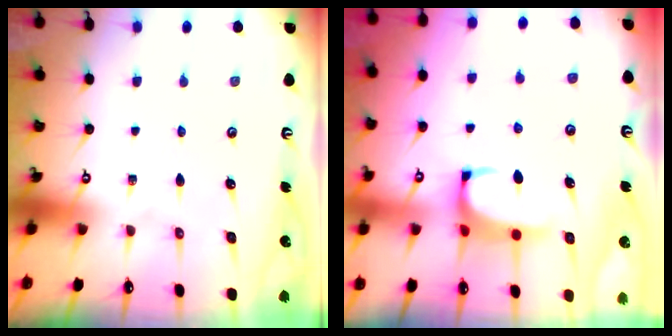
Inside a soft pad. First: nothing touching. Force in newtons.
{"total": 1.2, "press": 1.0, "slide": 0.7}